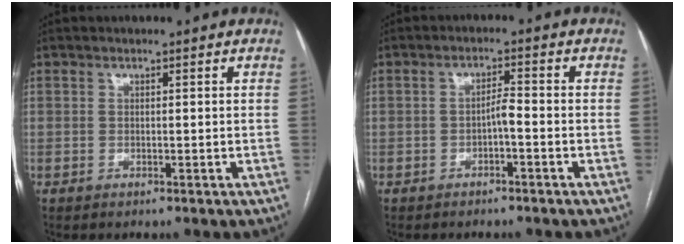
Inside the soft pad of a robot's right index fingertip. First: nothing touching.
{"total": 2.2, "force": [-1.1, 0.3, 1.9], "torque": [-0.030, 0.004, -0.019]}